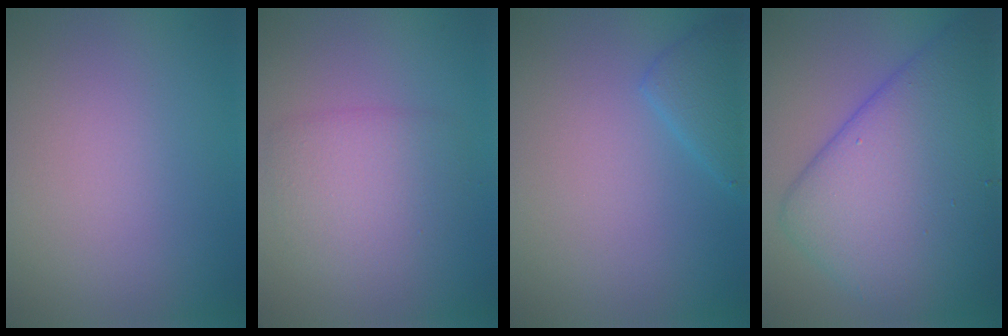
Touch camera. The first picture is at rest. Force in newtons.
{"total": 3.4, "press": 3.4, "slide": 0.1}
{"total": 2.3, "press": 2.3, "slide": 0.1}
{"total": 11.6, "press": 11.6, "slide": 0.3}